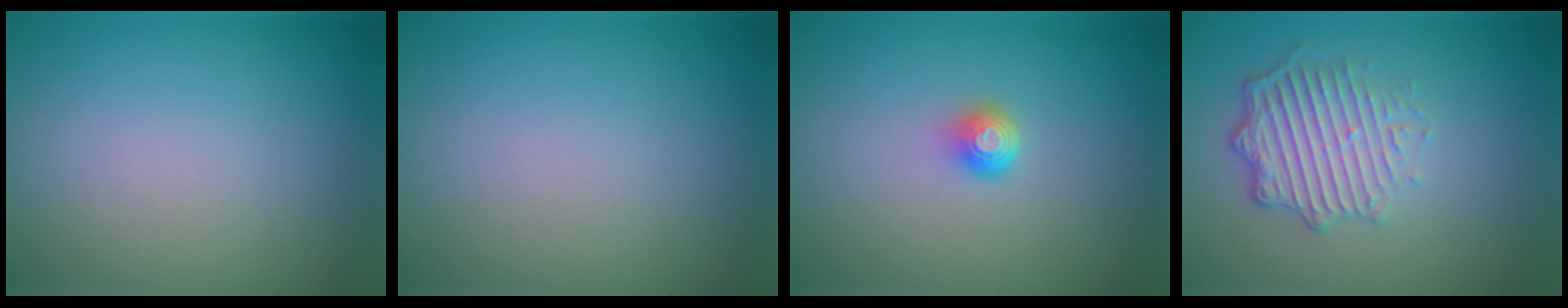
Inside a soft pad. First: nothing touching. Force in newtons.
{"total": 0.0}
{"total": 1.6, "press": 1.3, "slide": 1.1}
{"total": 5.0, "press": 3.6, "slide": 3.5}